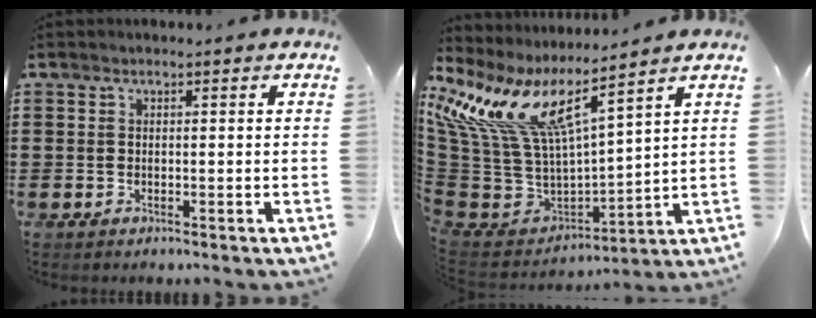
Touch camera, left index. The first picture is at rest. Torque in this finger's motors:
{"motor_torque": [0.47, -0.42, 0.52, 0.19]}